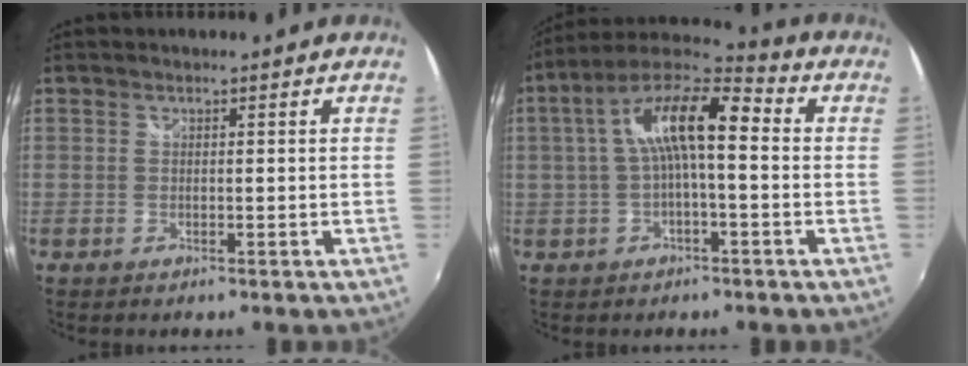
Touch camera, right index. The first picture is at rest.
{"total": 12.8, "force": [0.7, 3.8, 12.2], "torque": [-0.231, 0.029, 0.005]}